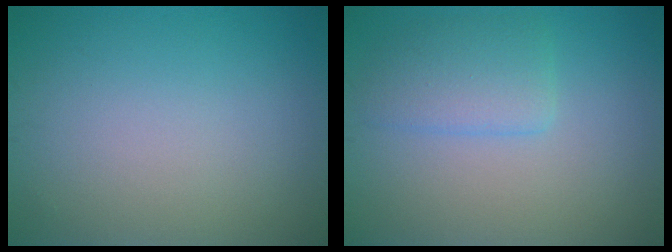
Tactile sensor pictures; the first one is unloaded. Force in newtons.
{"total": 2.9, "press": 2.8, "slide": 0.3}